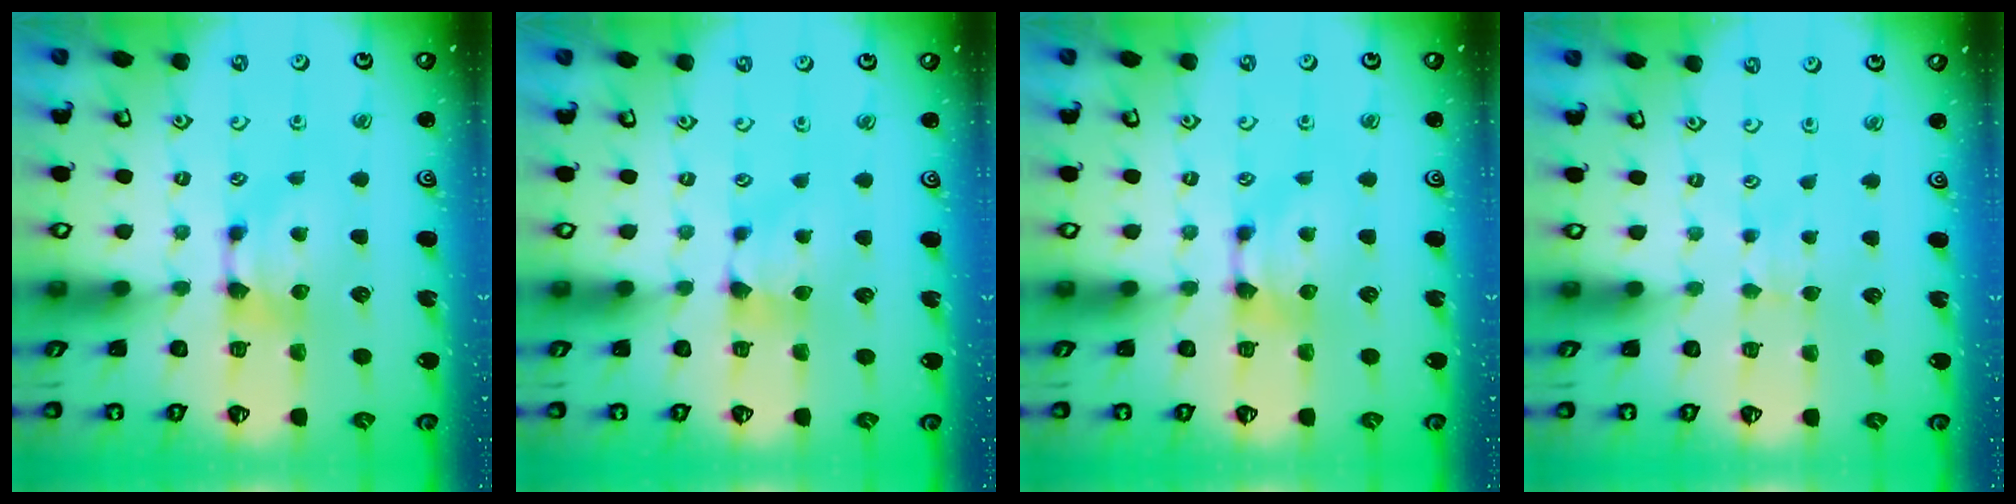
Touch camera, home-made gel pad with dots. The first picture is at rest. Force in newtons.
{"total": 0.6, "press": 0.2, "slide": 0.5}
{"total": 0.0}
{"total": 2.1, "press": 2.1, "slide": 0.4}